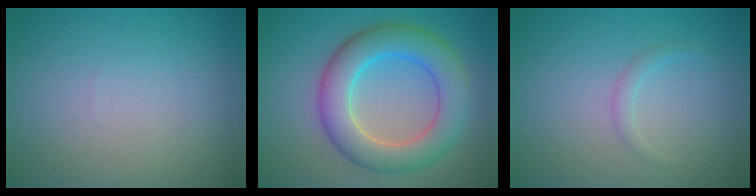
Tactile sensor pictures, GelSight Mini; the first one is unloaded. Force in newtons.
{"total": 7.1, "press": 7.1, "slide": 0.2}
{"total": 0.9, "press": 0.9, "slide": 0.1}